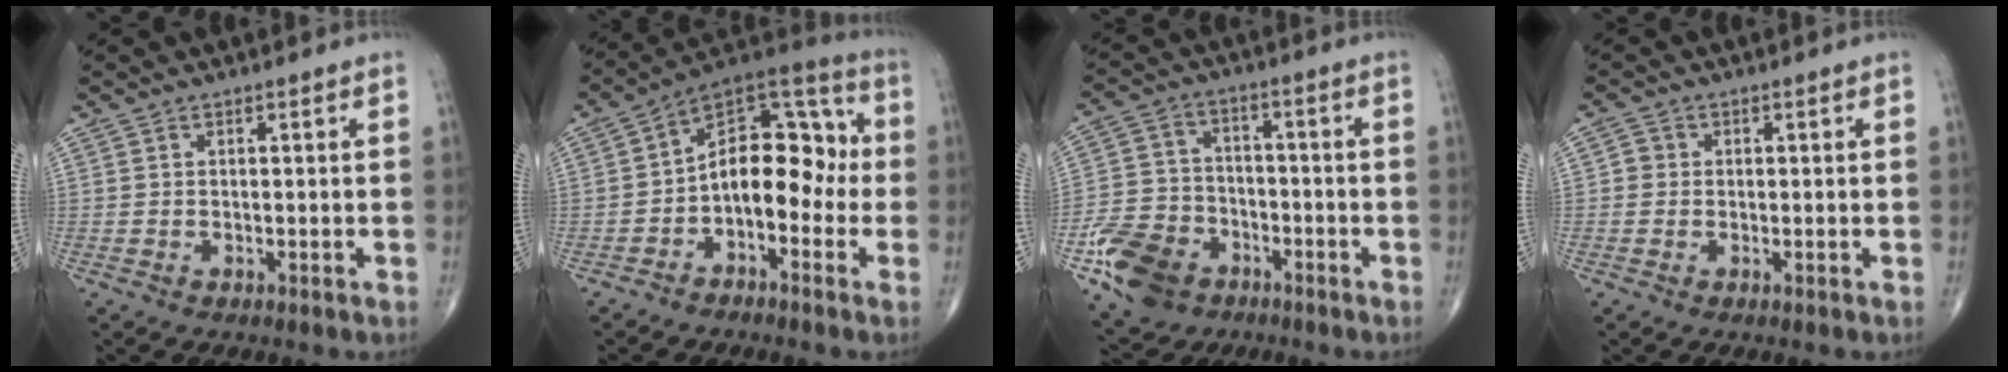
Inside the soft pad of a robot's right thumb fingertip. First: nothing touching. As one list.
[{"total": 14.3, "force": [-2.1, 8.4, 11.3], "torque": [-0.139, 0.054, -0.049]}, {"total": 12.9, "force": [-6.4, 9.4, 6.1], "torque": [-0.097, 0.029, -0.117]}, {"total": 1.8, "force": [-0.1, 1.7, 0.6], "torque": [0.002, 0.005, -0.006]}]